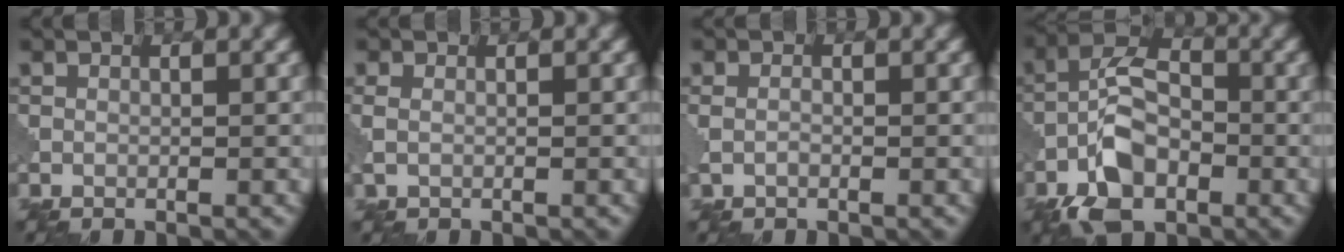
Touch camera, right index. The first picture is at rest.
{"total": 1.2, "force": [0.2, 0.7, 0.9], "torque": [-0.023, -0.003, 0.002]}
{"total": 0.9, "force": [-0.1, 0.5, 0.8], "torque": [-0.020, 0.000, -0.005]}
{"total": 7.4, "force": [-3.6, 3.9, 5.1], "torque": [-0.097, 0.006, -0.081]}